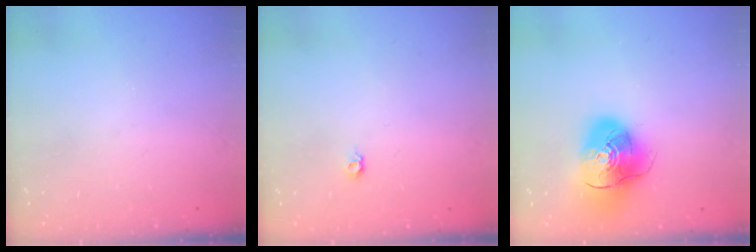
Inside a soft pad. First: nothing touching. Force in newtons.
{"total": 3.5, "press": 3.5, "slide": 0.4}
{"total": 14.0, "press": 13.8, "slide": 2.3}